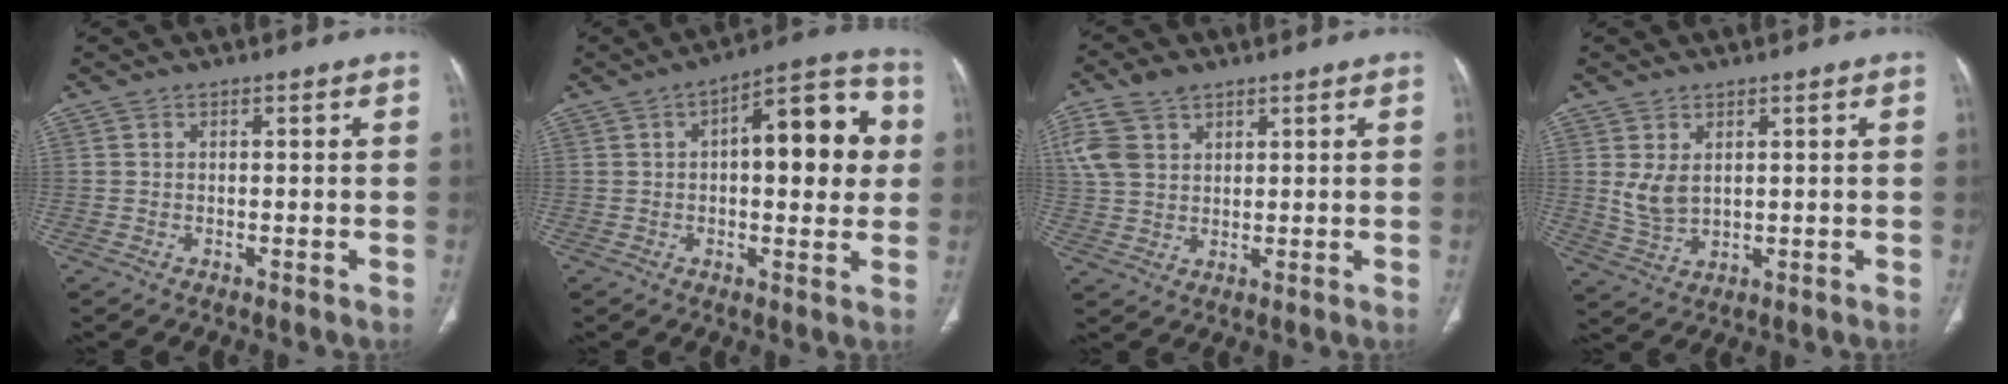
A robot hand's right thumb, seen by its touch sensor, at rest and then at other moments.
{"total": 15.9, "force": [2.5, 6.8, 14.2], "torque": [-0.153, 0.025, 0.028]}
{"total": 8.0, "force": [3.7, 5.6, 4.3], "torque": [-0.086, 0.002, 0.079]}
{"total": 5.0, "force": [1.4, 3.2, 3.6], "torque": [-0.065, -0.011, 0.041]}